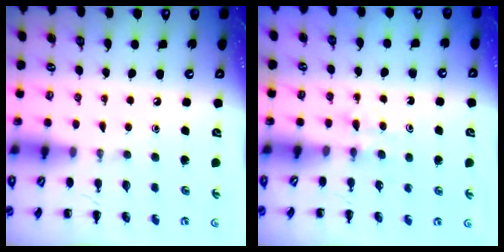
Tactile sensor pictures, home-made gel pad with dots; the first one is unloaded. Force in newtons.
{"total": 2.8, "press": 2.6, "slide": 1.0}